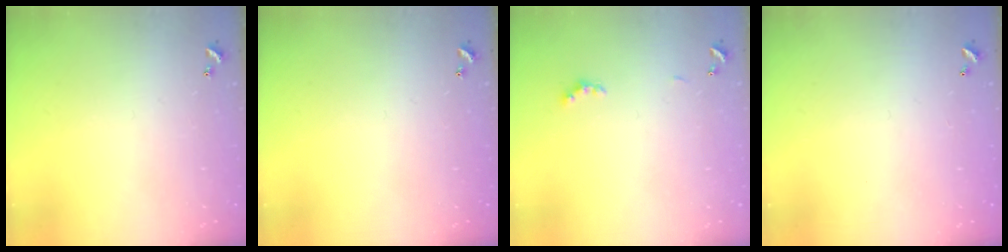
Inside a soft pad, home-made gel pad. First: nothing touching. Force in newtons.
{"total": 0.0}
{"total": 2.6, "press": 2.5, "slide": 0.6}
{"total": 2.9, "press": 2.9, "slide": 0.1}